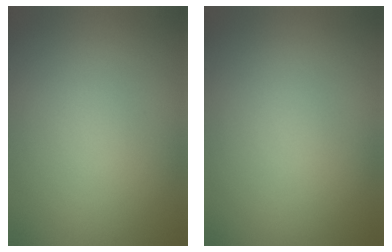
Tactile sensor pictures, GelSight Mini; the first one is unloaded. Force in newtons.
{"total": 0.0}